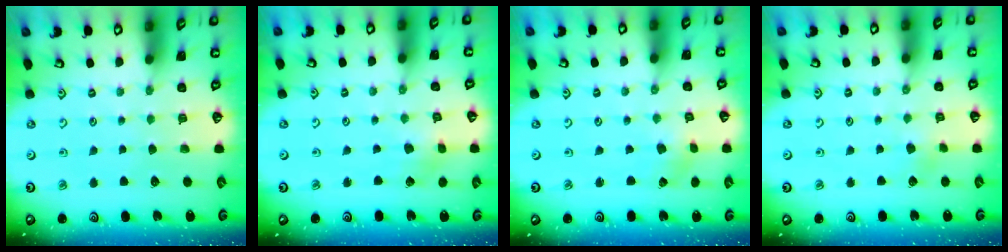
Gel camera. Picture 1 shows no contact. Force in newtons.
{"total": 3.5, "press": 3.5, "slide": 0.2}
{"total": 0.5, "press": 0.5, "slide": 0.1}
{"total": 3.0, "press": 3.0, "slide": 0.1}